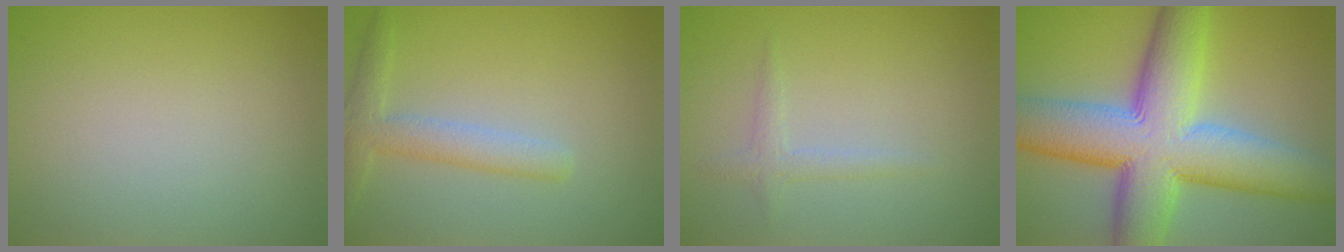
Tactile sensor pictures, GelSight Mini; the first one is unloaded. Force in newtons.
{"total": 2.8, "press": 2.8, "slide": 0.1}
{"total": 1.3, "press": 1.3, "slide": 0.0}
{"total": 13.3, "press": 13.3, "slide": 0.3}